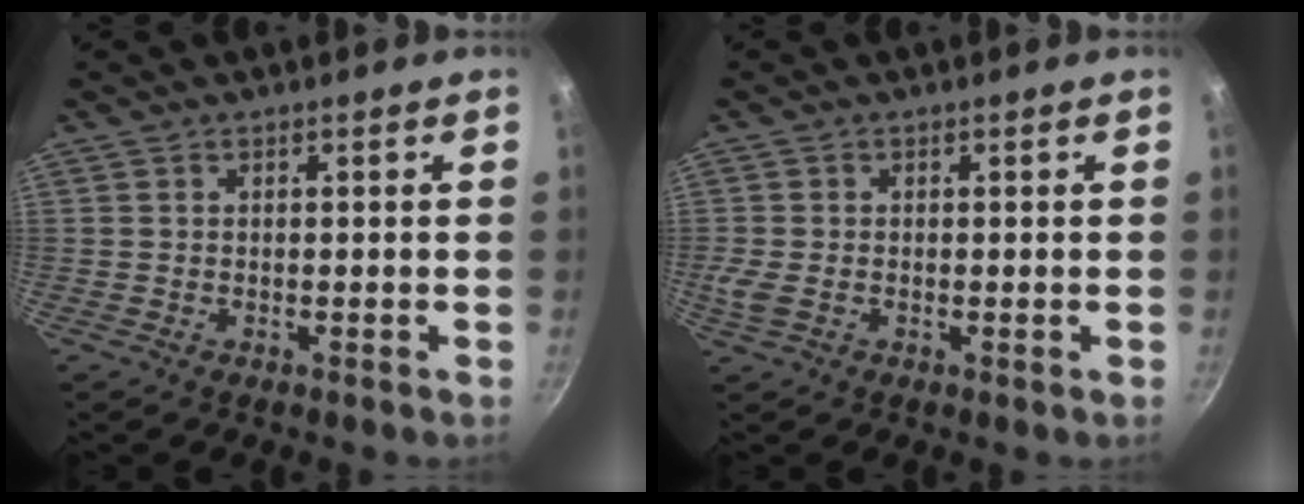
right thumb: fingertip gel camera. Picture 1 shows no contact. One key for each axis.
{"total": 2.7, "fx": -0.4, "fy": 1.7, "fz": 2.0, "tx": -0.041, "ty": -0.002, "tz": -0.009}